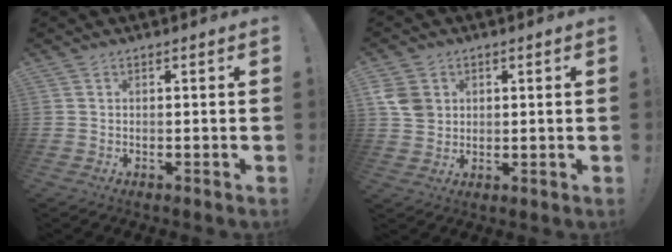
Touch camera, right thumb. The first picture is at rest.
{"total": 6.7, "force": [2.0, 5.6, 3.0], "torque": [-0.056, -0.002, 0.039]}